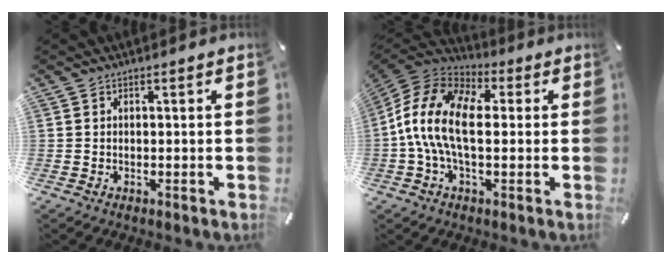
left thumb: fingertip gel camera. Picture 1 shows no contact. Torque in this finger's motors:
{"motor_torque": [0.24, 2.40, 2.58, -0.18, 0.86]}